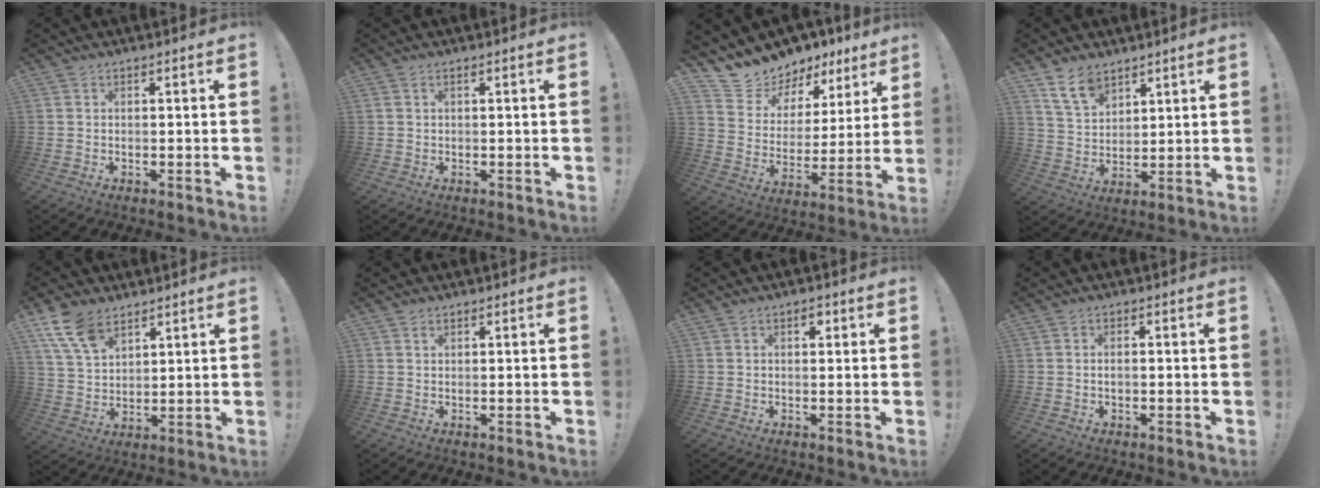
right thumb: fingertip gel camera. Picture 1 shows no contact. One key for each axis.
{"total": 0.8, "fx": 0.4, "fy": 0.4, "fz": 0.6, "tx": -0.017, "ty": 0.003, "tz": 0.008}
{"total": 10.6, "fx": 9.2, "fy": 5.1, "fz": 0.8, "tx": -0.030, "ty": -0.085, "tz": 0.167}
{"total": 9.4, "fx": 6.8, "fy": 5.2, "fz": 3.9, "tx": -0.079, "ty": -0.032, "tz": 0.134}
{"total": 10.8, "fx": 6.9, "fy": 6.3, "fz": 5.4, "tx": -0.104, "ty": -0.029, "tz": 0.136}
{"total": 0.8, "fx": 0.5, "fy": 0.5, "fz": 0.3, "tx": -0.002, "ty": -0.001, "tz": 0.009}
{"total": 1.8, "fx": 0.7, "fy": 1.1, "fz": 1.1, "tx": -0.008, "ty": 0.000, "tz": 0.009}
{"total": 1.3, "fx": -0.6, "fy": 0.5, "fz": 1.1, "tx": -0.027, "ty": 0.006, "tz": -0.010}